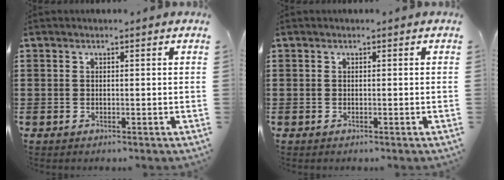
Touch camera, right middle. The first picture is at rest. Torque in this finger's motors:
{"motor_torque": [0.42, 0.02, 0.00, -0.01]}